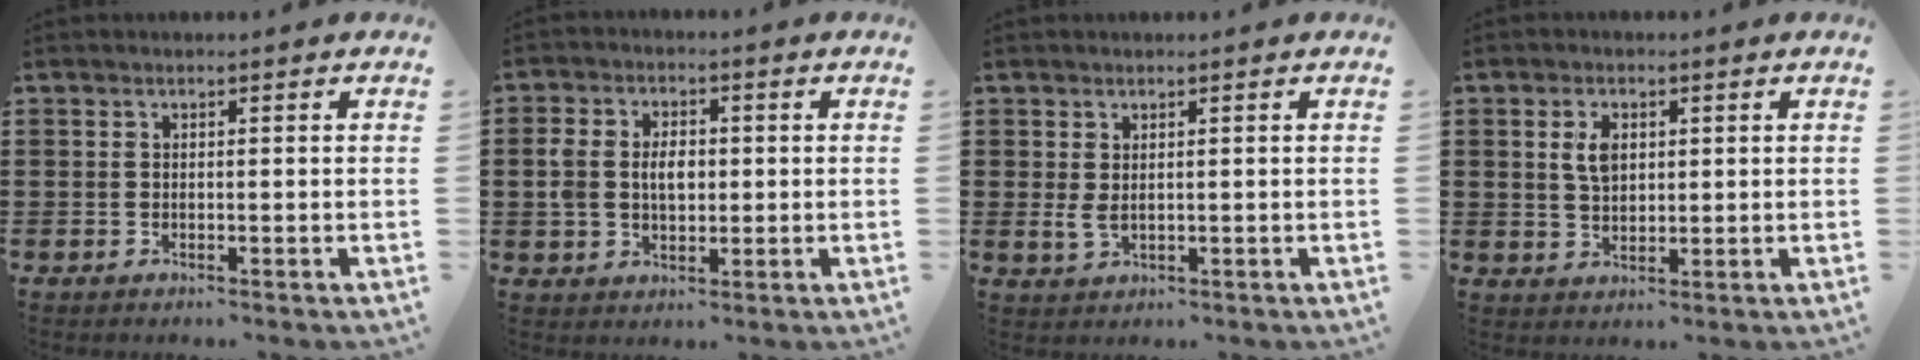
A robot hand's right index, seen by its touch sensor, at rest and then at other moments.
{"total": 4.6, "force": [0.2, 3.2, 3.3], "torque": [-0.079, 0.011, -0.002]}
{"total": 2.0, "force": [0.5, 0.9, 1.7], "torque": [-0.043, -0.002, 0.007]}
{"total": 3.9, "force": [1.0, 2.3, 2.9], "torque": [-0.065, 0.010, 0.017]}